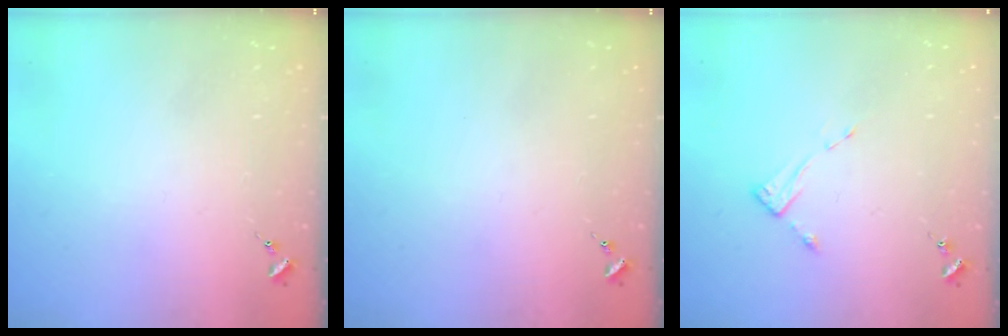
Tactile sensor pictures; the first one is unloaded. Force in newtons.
{"total": 0.0}
{"total": 2.6, "press": 2.6, "slide": 0.3}